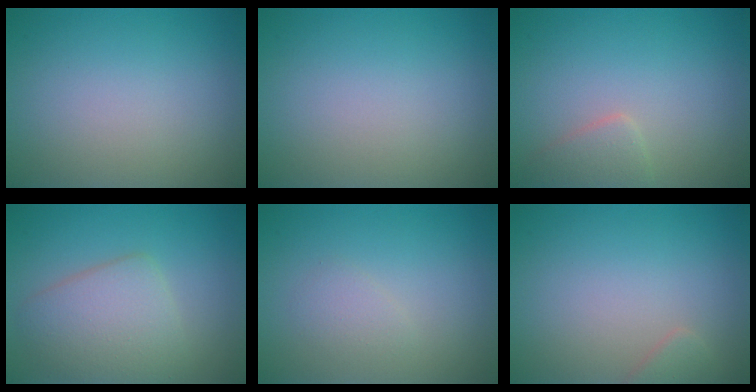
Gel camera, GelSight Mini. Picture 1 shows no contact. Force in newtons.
{"total": 0.0}
{"total": 1.8, "press": 1.8, "slide": 0.1}
{"total": 4.5, "press": 4.5, "slide": 0.1}
{"total": 1.1, "press": 1.1, "slide": 0.1}
{"total": 1.2, "press": 1.2, "slide": 0.0}